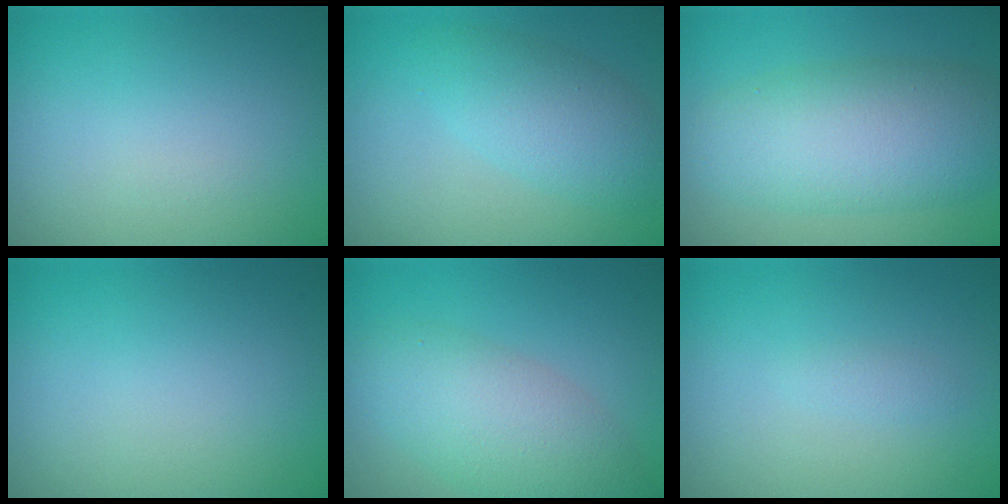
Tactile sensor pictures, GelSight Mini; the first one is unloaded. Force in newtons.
{"total": 3.8, "press": 3.8, "slide": 0.2}
{"total": 7.3, "press": 7.3, "slide": 0.4}
{"total": 0.0}
{"total": 5.7, "press": 5.7, "slide": 0.5}
{"total": 0.6, "press": 0.6, "slide": 0.0}